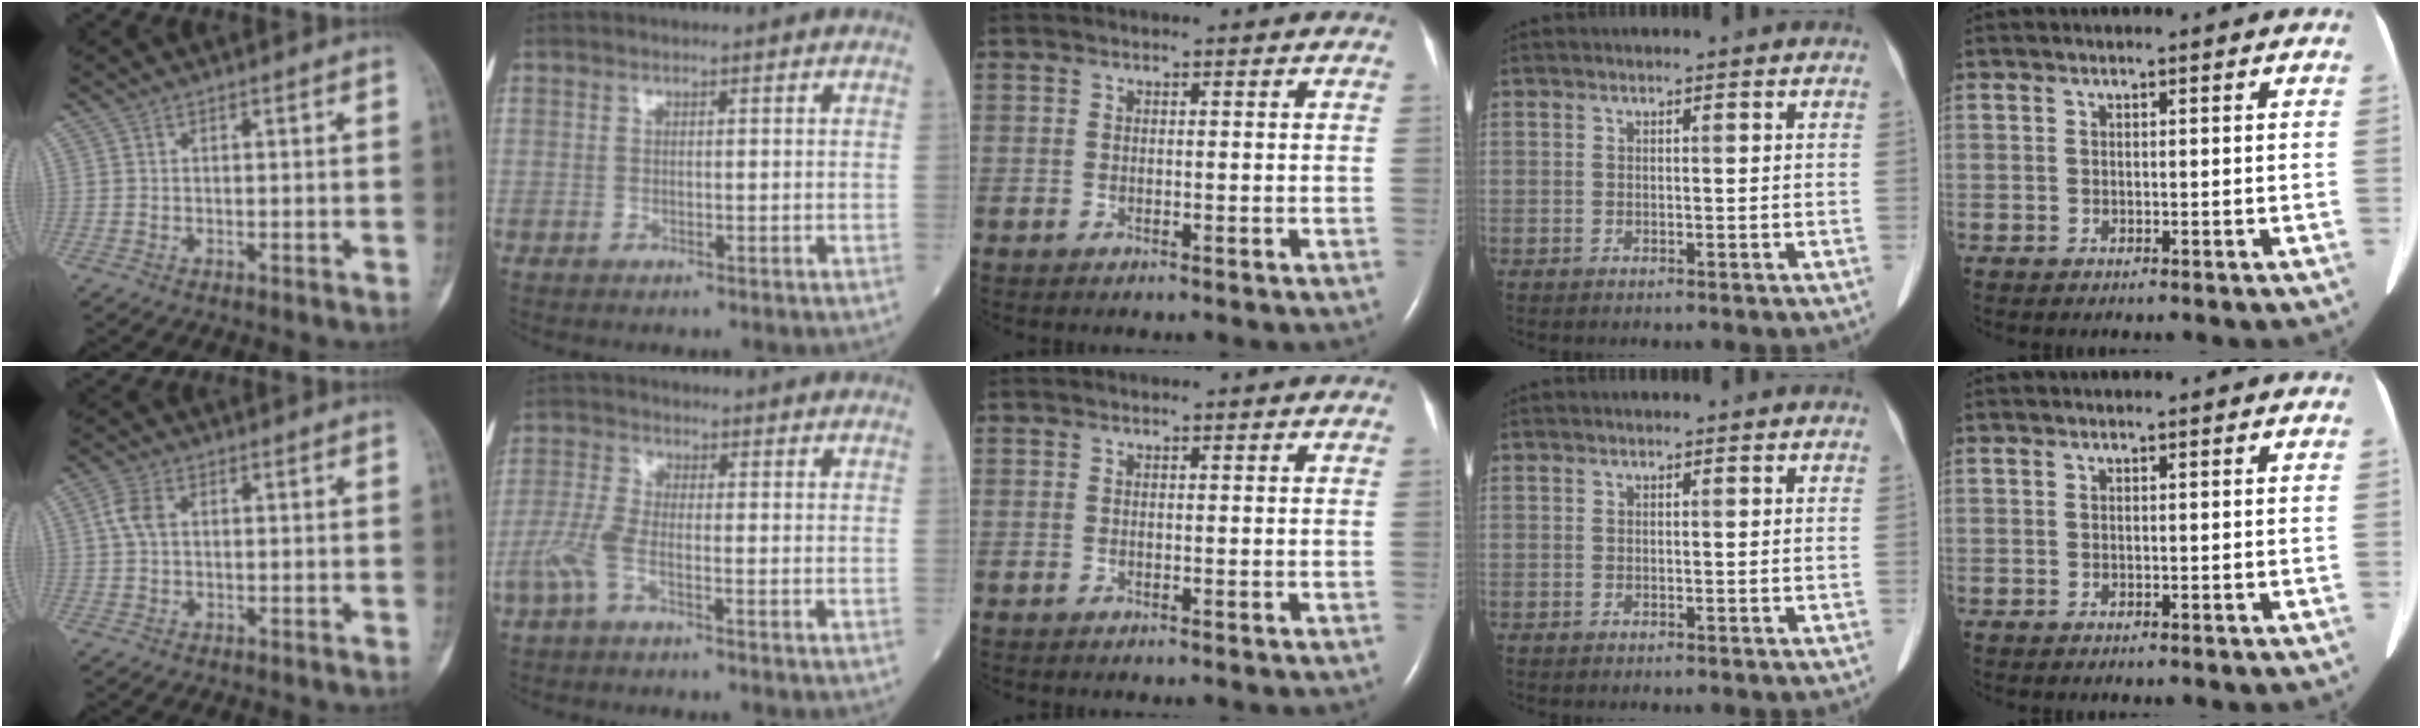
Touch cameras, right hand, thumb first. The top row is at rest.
{"thumb": {"total": 3.7, "force": [0.6, 2.3, 2.8], "torque": [-0.066, 0.010, 0.009]}, "index": {"total": 3.9, "force": [-1.9, 0.7, 3.4], "torque": [-0.092, 0.000, -0.046]}}